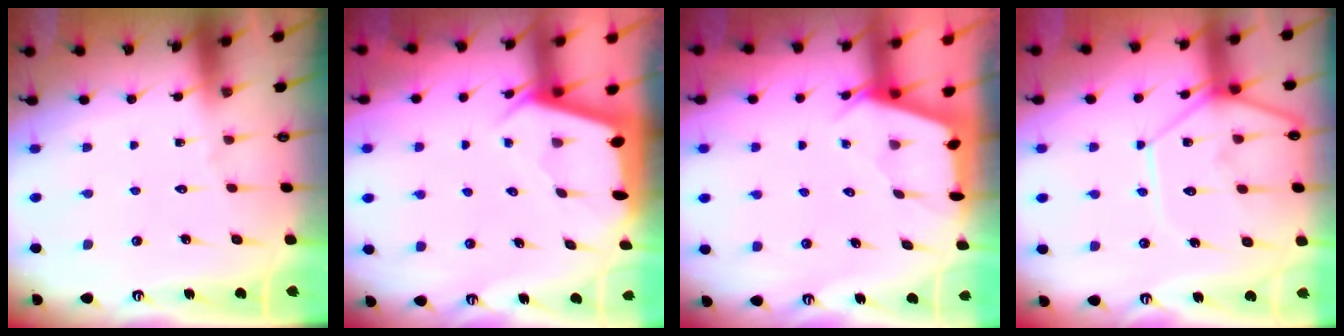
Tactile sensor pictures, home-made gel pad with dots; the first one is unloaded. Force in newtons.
{"total": 2.9, "press": 2.9, "slide": 0.2}
{"total": 2.4, "press": 2.4, "slide": 0.3}
{"total": 11.7, "press": 11.6, "slide": 1.1}